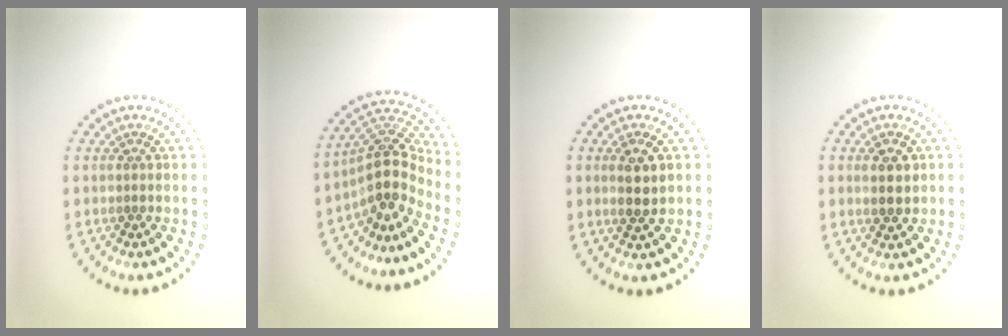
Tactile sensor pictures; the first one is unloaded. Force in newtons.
{"total": 4.6, "press": 3.5, "slide": 3.0}
{"total": 2.4, "press": 2.3, "slide": 0.7}
{"total": 2.3, "press": 2.2, "slide": 0.6}